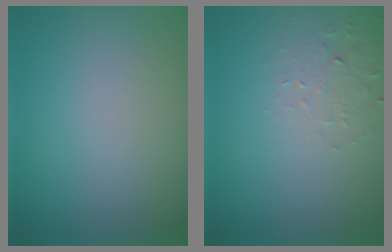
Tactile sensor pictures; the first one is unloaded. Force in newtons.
{"total": 1.9, "press": 1.8, "slide": 0.4}